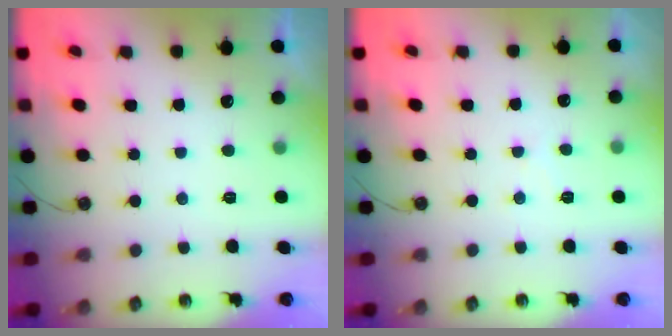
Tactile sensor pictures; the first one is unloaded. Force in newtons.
{"total": 3.7, "press": 3.7, "slide": 0.6}